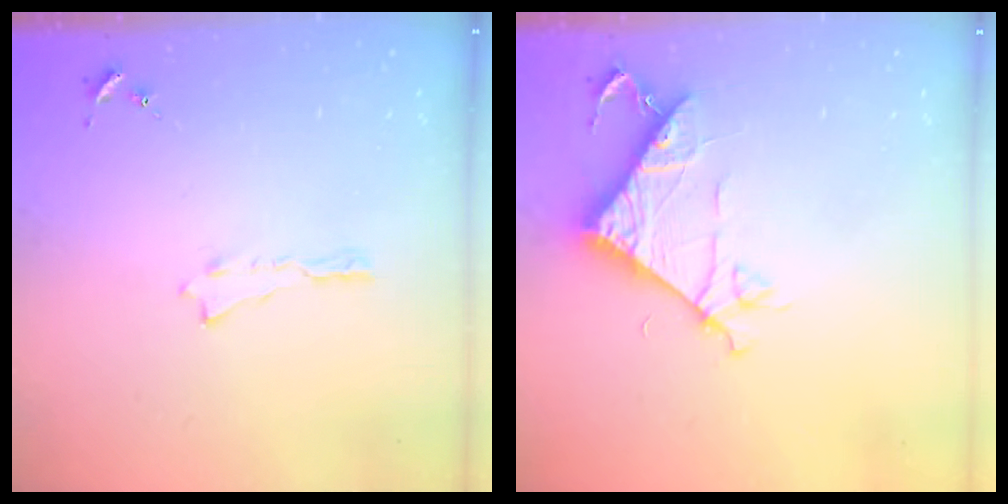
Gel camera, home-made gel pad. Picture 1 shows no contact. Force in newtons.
{"total": 7.5, "press": 7.5, "slide": 0.4}